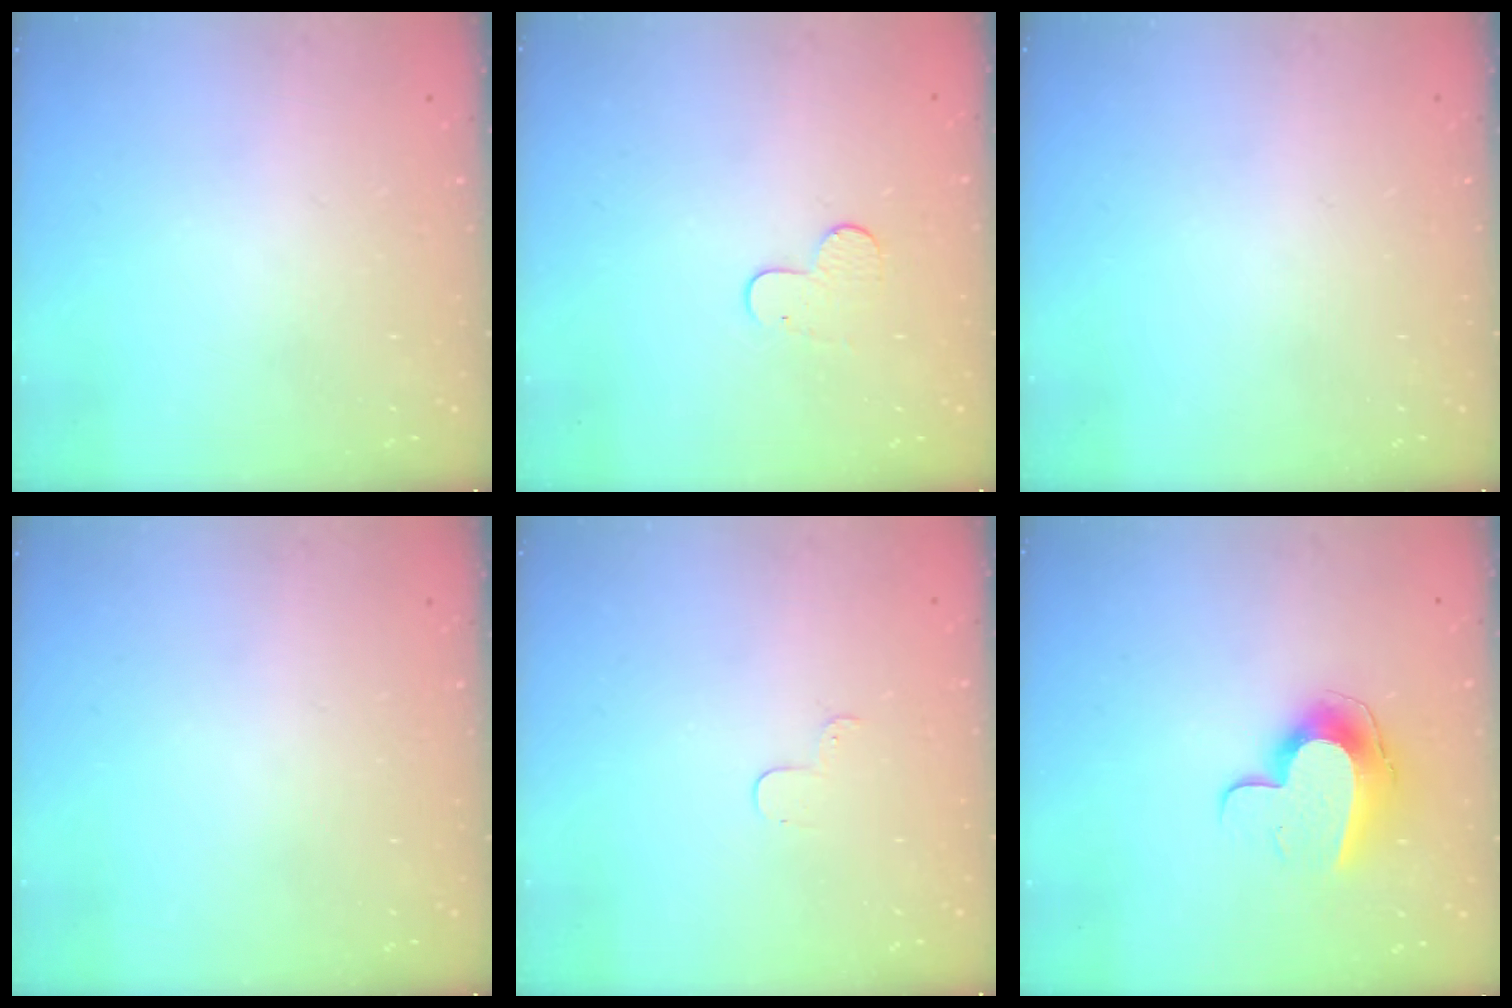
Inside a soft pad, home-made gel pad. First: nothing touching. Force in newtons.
{"total": 6.7, "press": 6.7, "slide": 0.6}
{"total": 0.0}
{"total": 0.0}
{"total": 2.9, "press": 2.9, "slide": 0.3}
{"total": 12.2, "press": 12.2, "slide": 0.9}